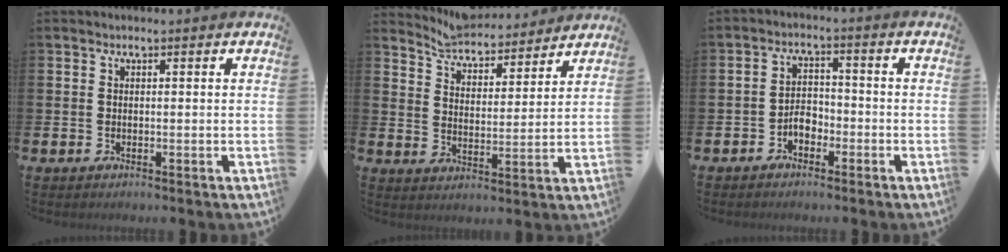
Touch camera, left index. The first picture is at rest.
{"total": 5.9, "force": [5.8, 1.4, 0.5], "torque": [-0.041, -0.045, 0.101]}
{"total": 3.0, "force": [-1.9, 1.8, 1.5], "torque": [-0.038, 0.014, -0.039]}